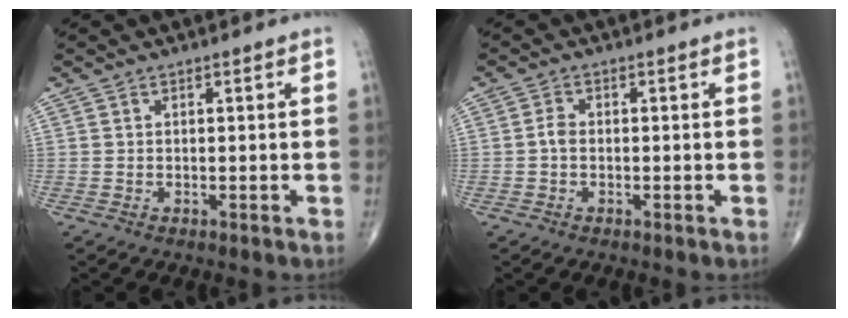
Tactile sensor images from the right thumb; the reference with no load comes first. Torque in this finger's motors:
{"motor_torque": [0.23, 0.05, 0.47, 0.10, 0.04]}